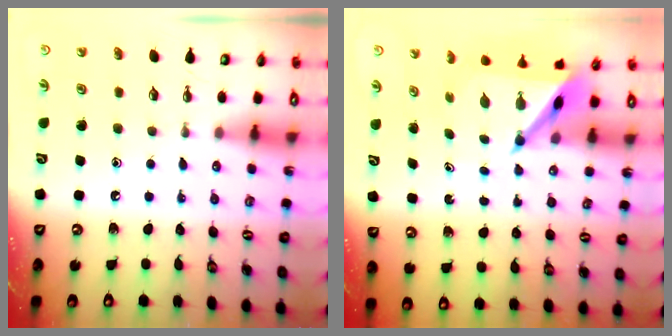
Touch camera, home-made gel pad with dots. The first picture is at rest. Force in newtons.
{"total": 5.8, "press": 5.8, "slide": 0.5}